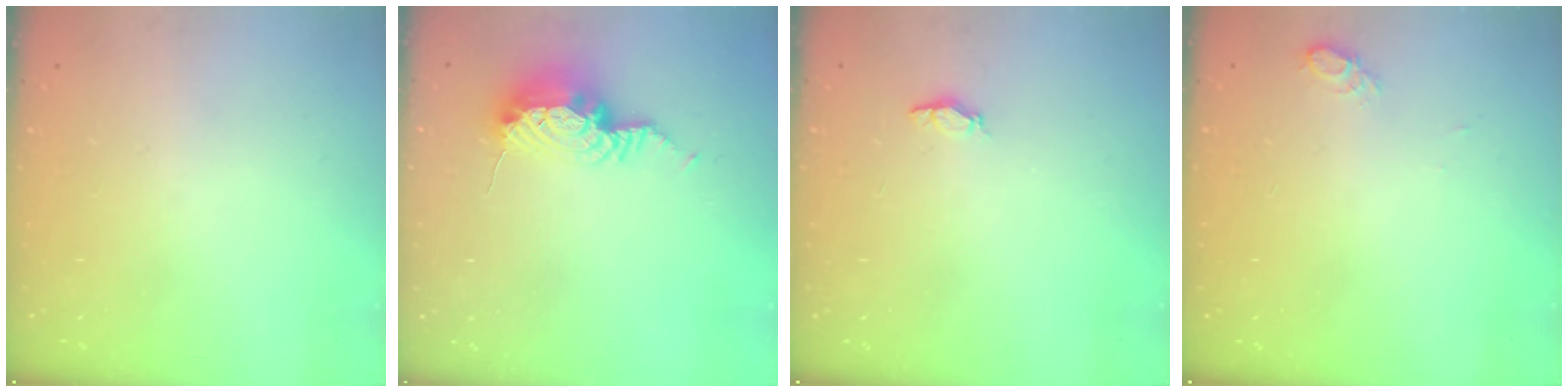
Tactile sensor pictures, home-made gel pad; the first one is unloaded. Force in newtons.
{"total": 9.7, "press": 9.7, "slide": 1.3}
{"total": 3.7, "press": 3.3, "slide": 1.6}
{"total": 5.7, "press": 5.4, "slide": 1.9}